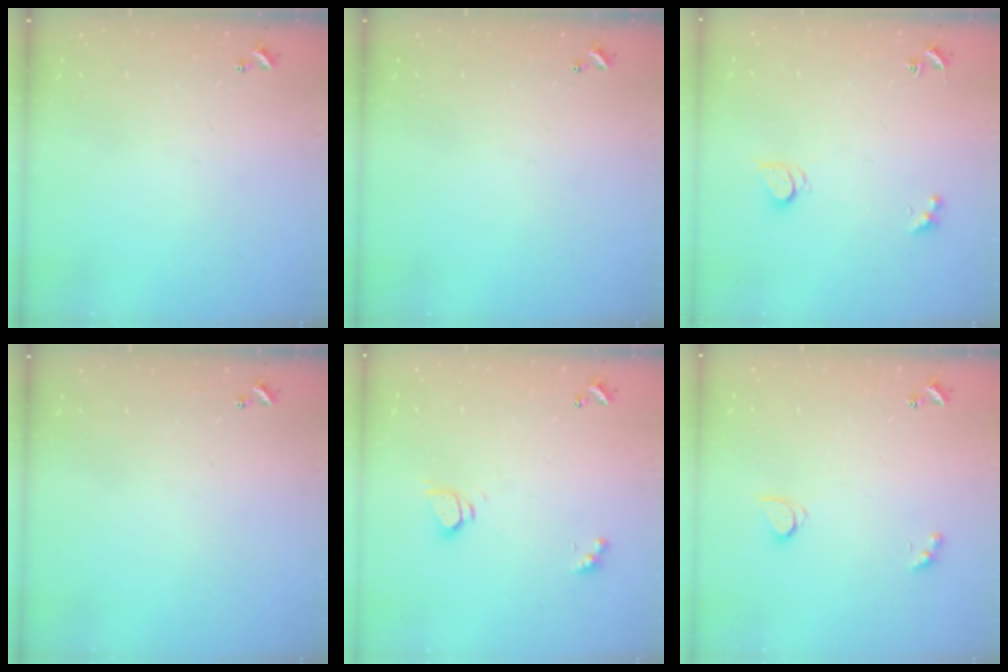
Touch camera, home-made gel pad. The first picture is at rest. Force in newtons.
{"total": 0.0}
{"total": 1.7, "press": 1.7, "slide": 0.4}
{"total": 0.0}
{"total": 2.7, "press": 2.7, "slide": 0.3}
{"total": 2.6, "press": 2.6, "slide": 0.5}